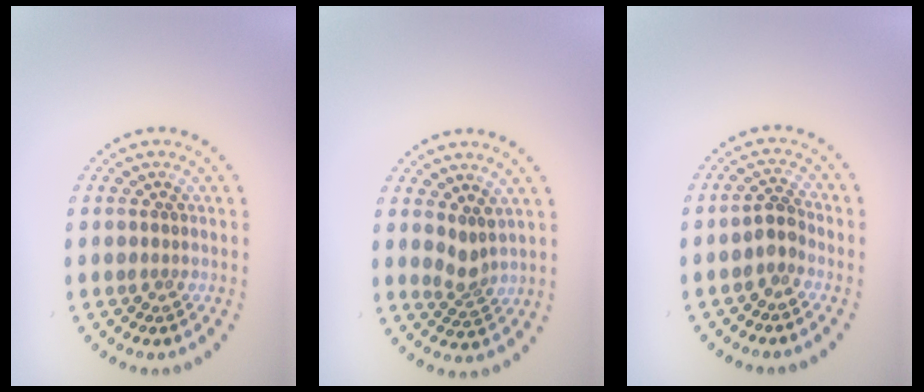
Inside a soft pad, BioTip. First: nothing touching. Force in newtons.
{"total": 1.9, "press": 1.4, "slide": 1.3}
{"total": 1.8, "press": 1.5, "slide": 1.1}